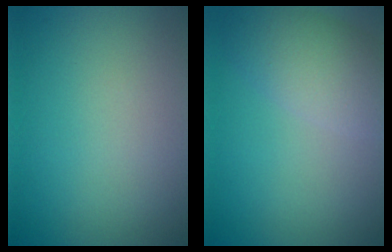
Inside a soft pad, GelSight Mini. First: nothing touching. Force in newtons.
{"total": 4.3, "press": 4.3, "slide": 0.2}